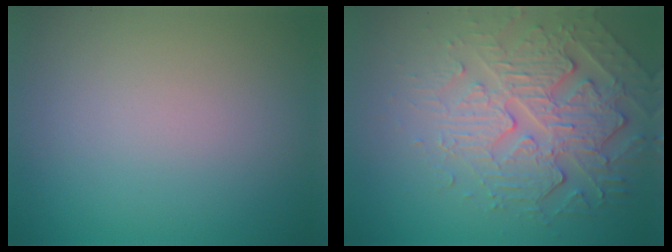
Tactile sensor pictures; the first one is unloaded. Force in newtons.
{"total": 6.0, "press": 4.8, "slide": 3.7}